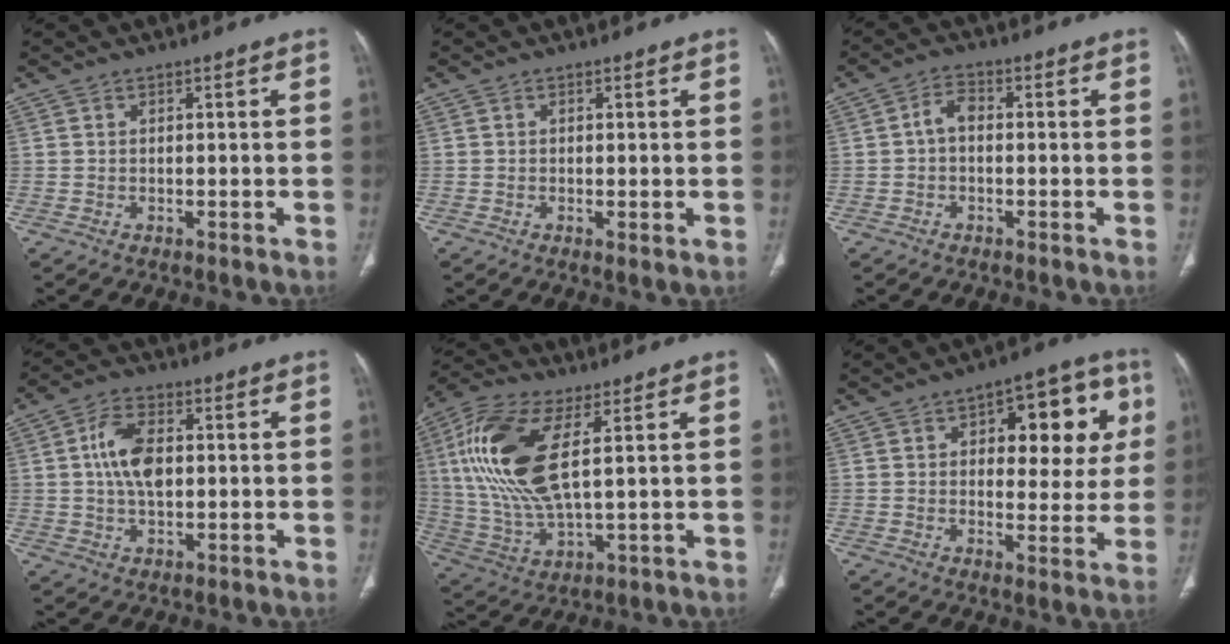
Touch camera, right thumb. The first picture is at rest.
{"total": 1.1, "force": [-0.2, 0.2, 1.1], "torque": [-0.023, -0.006, -0.003]}
{"total": 3.3, "force": [-0.3, 2.1, 2.6], "torque": [-0.042, 0.015, -0.013]}
{"total": 8.6, "force": [0.9, 4.8, 7.0], "torque": [-0.129, 0.008, 0.016]}
{"total": 18.4, "force": [4.7, 7.3, 16.2], "torque": [-0.360, -0.008, 0.093]}
{"total": 16.0, "force": [4.8, 8.0, 13.0], "torque": [-0.109, 0.006, 0.058]}